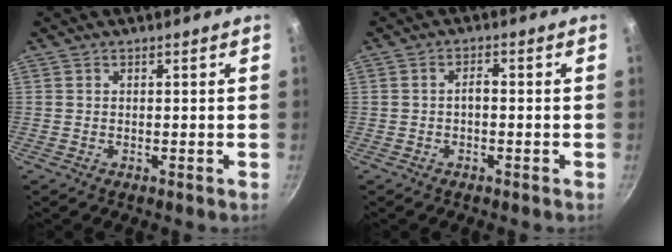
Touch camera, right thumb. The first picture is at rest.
{"total": 1.9, "force": [-0.5, 0.9, 1.6], "torque": [-0.024, 0.014, -0.011]}